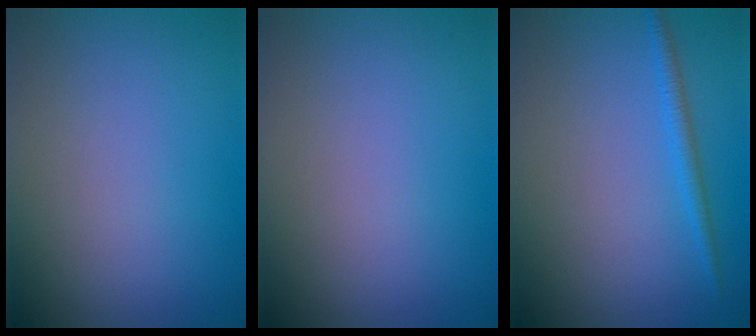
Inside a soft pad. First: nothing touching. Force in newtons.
{"total": 0.0}
{"total": 1.5, "press": 1.5, "slide": 0.1}